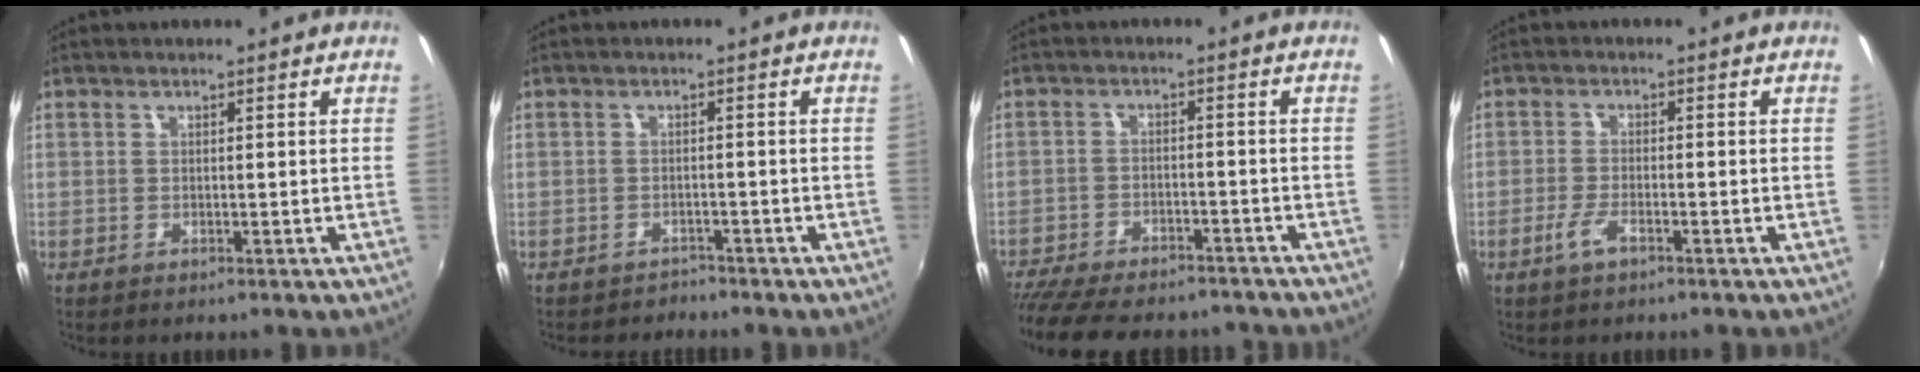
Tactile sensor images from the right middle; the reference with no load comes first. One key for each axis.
{"total": 3.2, "fx": -3.0, "fy": 1.2, "fz": 0.1, "tx": -0.013, "ty": -0.016, "tz": -0.046}
{"total": 18.3, "fx": -15.5, "fy": 5.4, "fz": 8.0, "tx": -0.174, "ty": -0.036, "tz": -0.225}
{"total": 3.1, "fx": -2.0, "fy": 1.0, "fz": 2.2, "tx": -0.056, "ty": -0.006, "tz": -0.041}